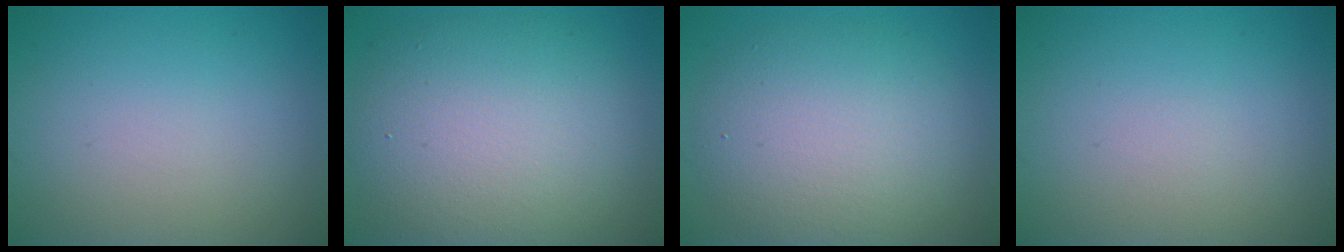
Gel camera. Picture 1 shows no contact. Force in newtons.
{"total": 10.1, "press": 10.1, "slide": 0.6}
{"total": 7.4, "press": 7.4, "slide": 0.4}
{"total": 0.0}